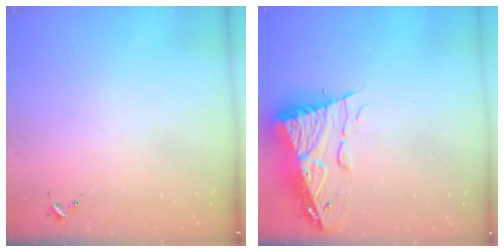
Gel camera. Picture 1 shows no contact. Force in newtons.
{"total": 13.2, "press": 13.1, "slide": 1.2}